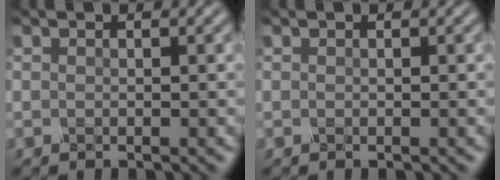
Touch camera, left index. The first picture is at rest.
{"total": 0.0}